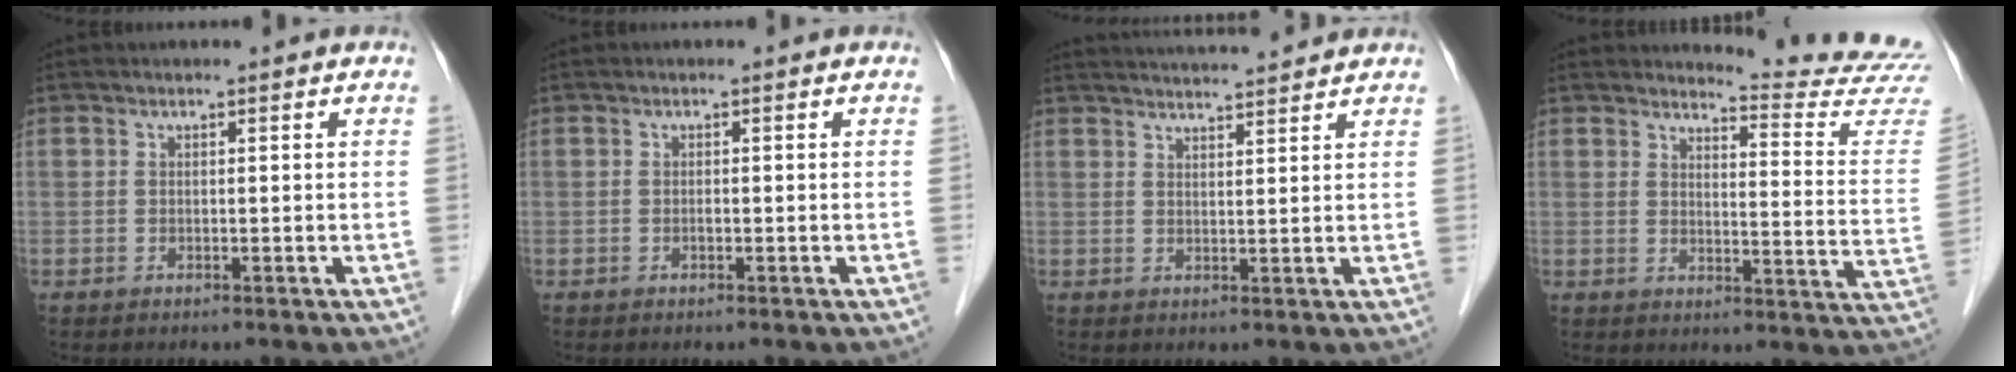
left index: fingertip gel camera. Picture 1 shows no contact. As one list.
[{"total": 0.0}, {"total": 9.0, "force": [8.6, 0.0, 2.6], "torque": [-0.044, 0.023, 0.121]}, {"total": 14.0, "force": [13.8, -1.8, 0.5], "torque": [-0.003, -0.139, 0.141]}]